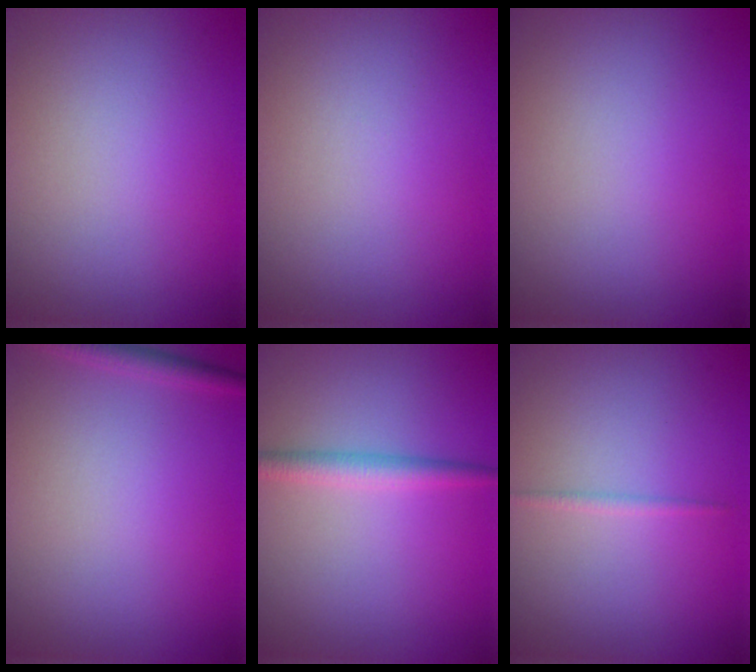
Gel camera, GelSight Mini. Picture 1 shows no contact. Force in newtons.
{"total": 0.0}
{"total": 0.0}
{"total": 1.6, "press": 1.6, "slide": 0.1}
{"total": 2.2, "press": 2.2, "slide": 0.0}
{"total": 0.7, "press": 0.7, "slide": 0.0}